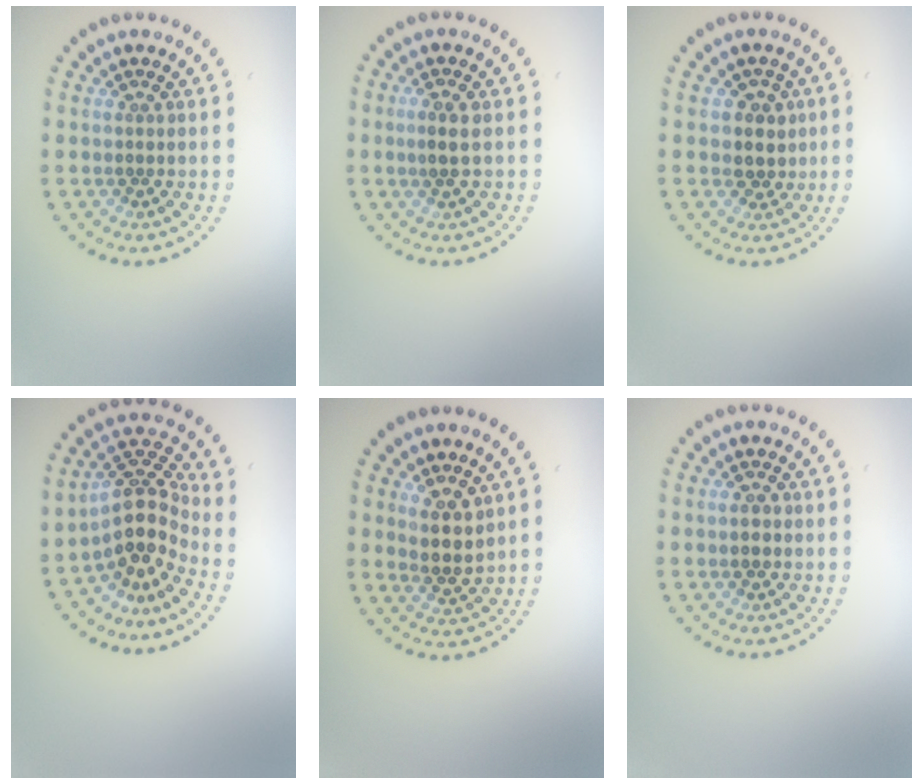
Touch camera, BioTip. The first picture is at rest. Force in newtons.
{"total": 1.9, "press": 1.8, "slide": 0.6}
{"total": 2.5, "press": 2.2, "slide": 1.1}
{"total": 4.6, "press": 3.5, "slide": 3.1}
{"total": 2.9, "press": 2.6, "slide": 1.3}
{"total": 2.0, "press": 1.9, "slide": 0.3}